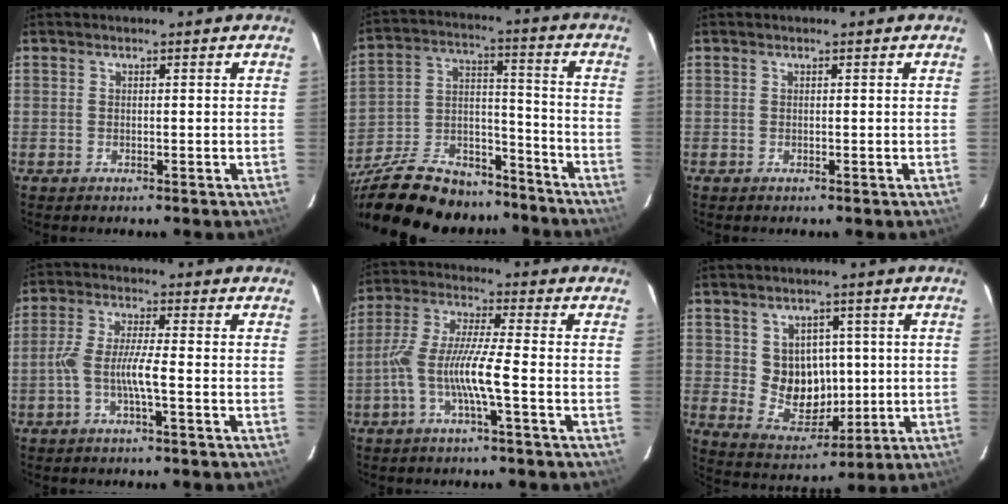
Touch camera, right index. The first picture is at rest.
{"total": 28.2, "force": [-22.2, 11.9, 12.8], "torque": [-0.278, 0.015, -0.340]}
{"total": 0.0}
{"total": 5.8, "force": [-2.0, 0.2, 5.5], "torque": [-0.118, 0.003, -0.037]}
{"total": 9.1, "force": [-3.1, 0.0, 8.6], "torque": [-0.182, 0.002, -0.059]}
{"total": 9.2, "force": [1.0, 8.1, 4.2], "torque": [-0.078, -0.001, 0.040]}